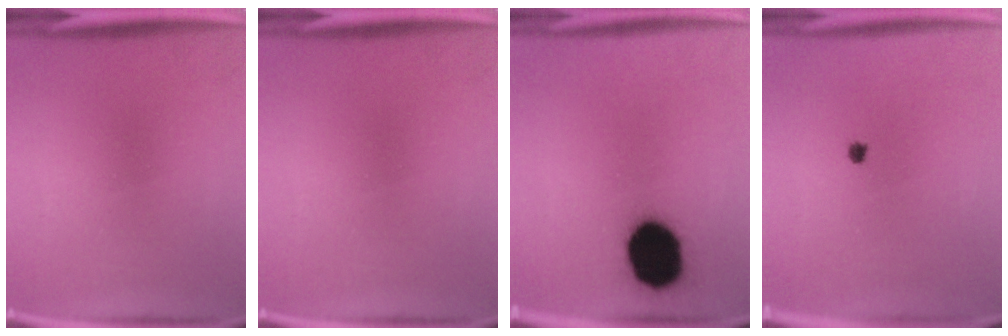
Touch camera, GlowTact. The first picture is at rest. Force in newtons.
{"total": 0.0}
{"total": 18.6}
{"total": 0.6}